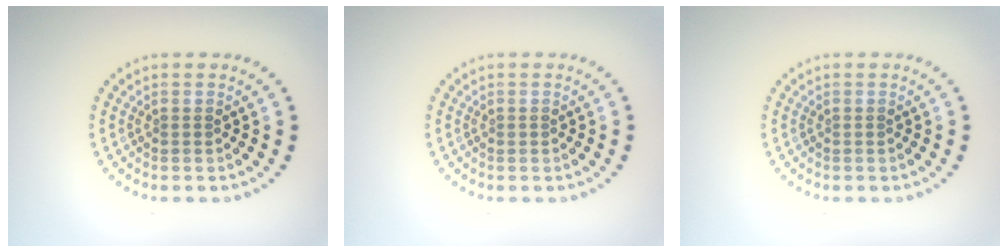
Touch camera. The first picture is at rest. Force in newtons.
{"total": 0.0}
{"total": 0.0}